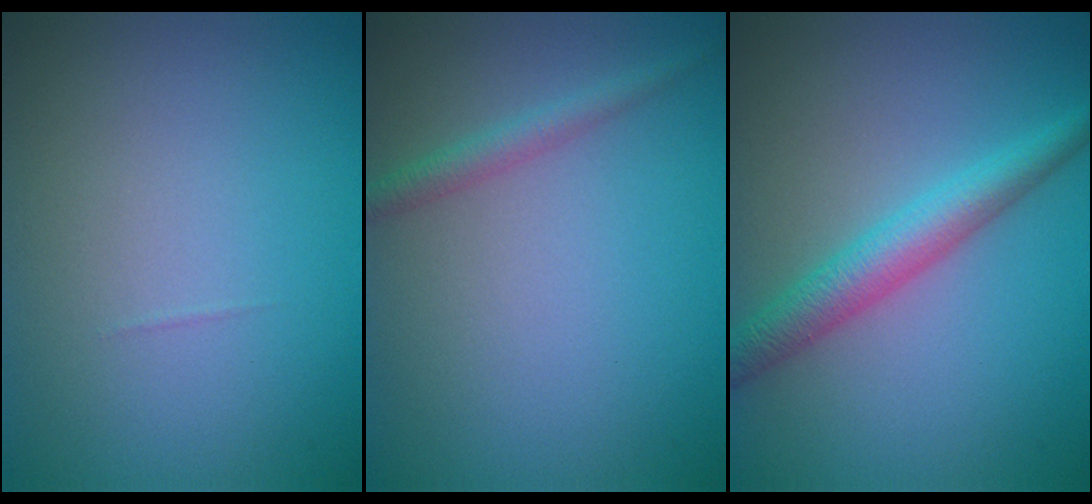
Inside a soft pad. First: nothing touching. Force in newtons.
{"total": 1.6, "press": 1.6, "slide": 0.1}
{"total": 3.6, "press": 3.6, "slide": 0.1}